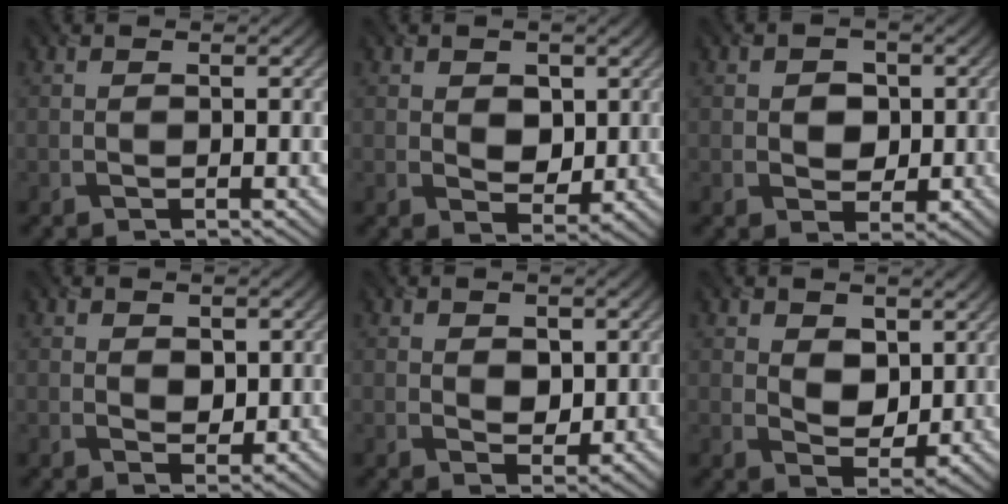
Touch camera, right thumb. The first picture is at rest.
{"total": 3.7, "force": [0.8, 2.9, 2.3], "torque": [-0.049, -0.005, 0.006]}
{"total": 4.2, "force": [0.2, 3.7, 2.1], "torque": [-0.025, -0.003, -0.007]}
{"total": 2.1, "force": [0.7, 1.5, 1.2], "torque": [-0.028, -0.007, 0.012]}
{"total": 2.6, "force": [0.8, 2.0, 1.6], "torque": [-0.038, -0.006, 0.011]}
{"total": 5.3, "force": [1.8, 3.7, 3.3], "torque": [-0.077, -0.006, 0.024]}